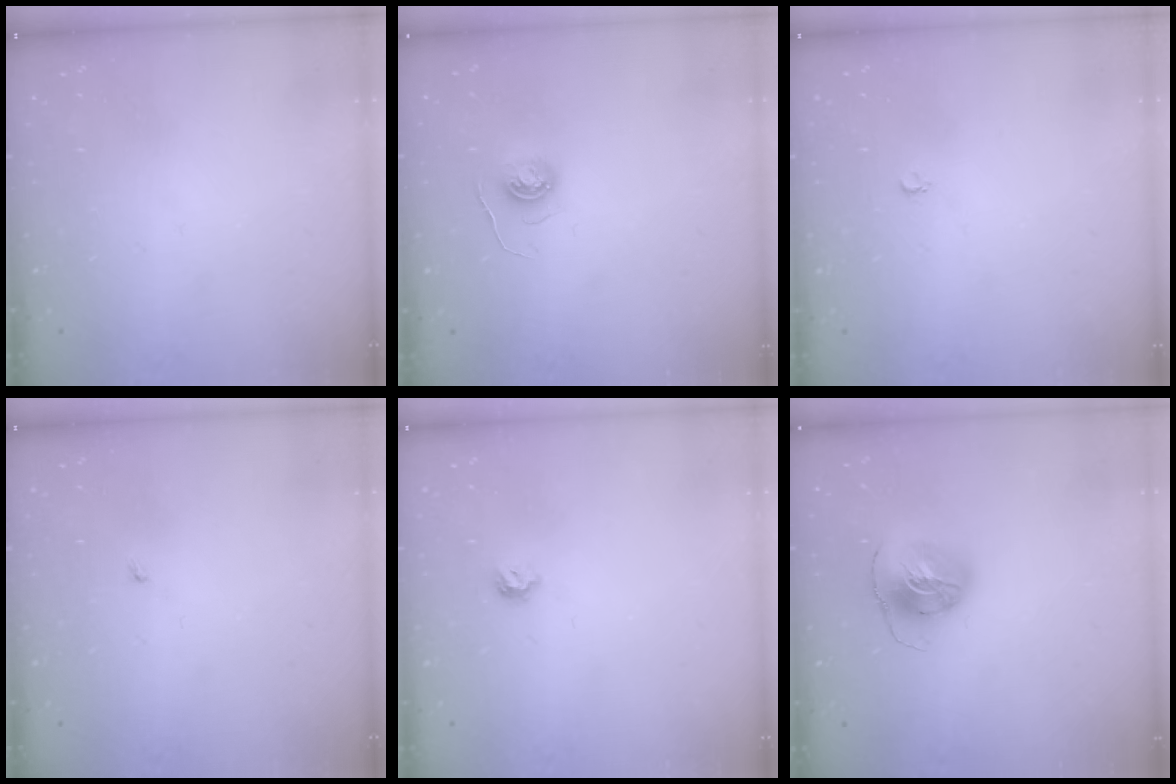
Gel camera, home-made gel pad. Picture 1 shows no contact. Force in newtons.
{"total": 5.0, "press": 5.0, "slide": 0.4}
{"total": 2.6, "press": 2.6, "slide": 0.3}
{"total": 1.9, "press": 1.9, "slide": 0.3}
{"total": 5.4, "press": 5.4, "slide": 0.9}
{"total": 8.6, "press": 8.6, "slide": 0.9}